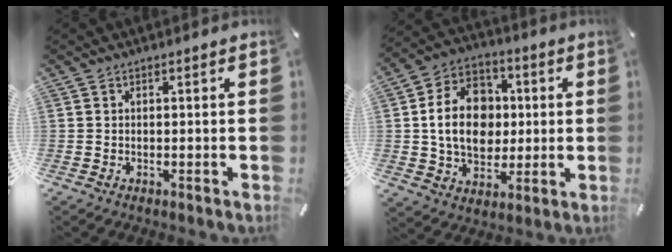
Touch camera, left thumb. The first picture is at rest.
{"total": 15.3, "force": [0.5, 12.3, 9.0], "torque": [-0.173, 0.020, 0.012]}